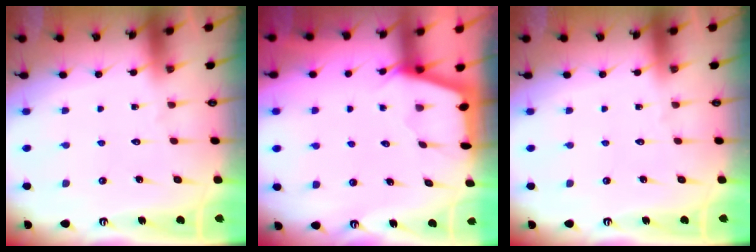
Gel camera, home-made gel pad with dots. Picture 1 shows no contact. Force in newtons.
{"total": 2.4, "press": 2.4, "slide": 0.4}
{"total": 0.0}